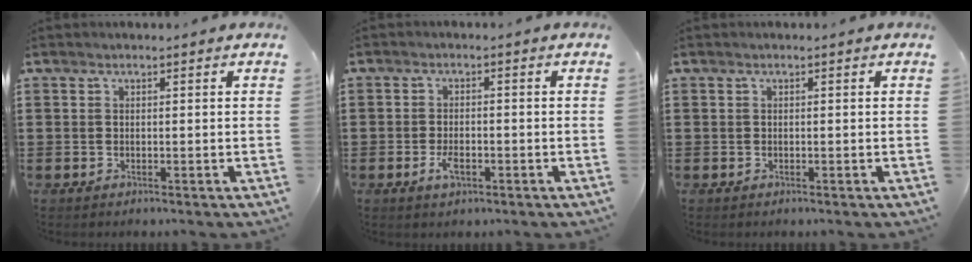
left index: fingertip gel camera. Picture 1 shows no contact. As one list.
[{"total": 3.1, "force": [-1.2, 1.4, 2.5], "torque": [-0.060, -0.003, -0.025]}, {"total": 0.0}]